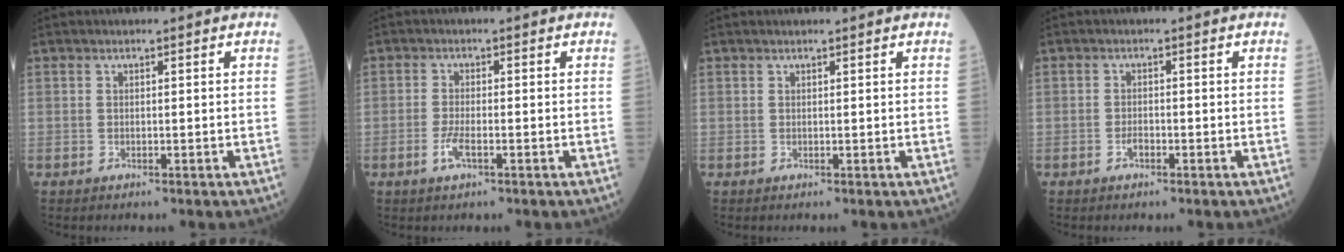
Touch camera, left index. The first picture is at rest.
{"total": 2.6, "force": [-1.2, 0.5, 2.3], "torque": [-0.055, -0.005, -0.025]}
{"total": 1.1, "force": [1.0, 0.2, 0.5], "torque": [-0.008, 0.010, 0.013]}
{"total": 1.2, "force": [-0.8, 0.5, 0.8], "torque": [-0.017, 0.001, -0.014]}